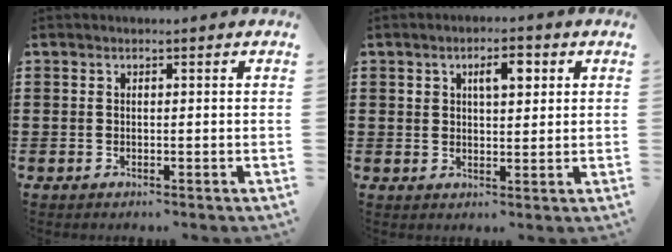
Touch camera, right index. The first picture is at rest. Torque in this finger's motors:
{"motor_torque": [0.12, -0.05, 0.11, 0.07]}